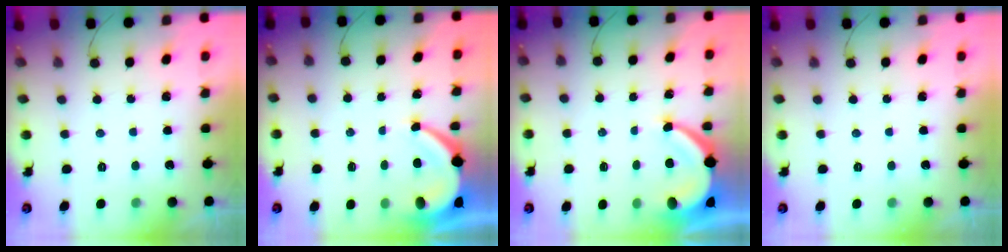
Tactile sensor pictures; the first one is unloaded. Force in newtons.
{"total": 5.6, "press": 5.6, "slide": 0.5}
{"total": 7.4, "press": 7.3, "slide": 1.0}
{"total": 0.0}